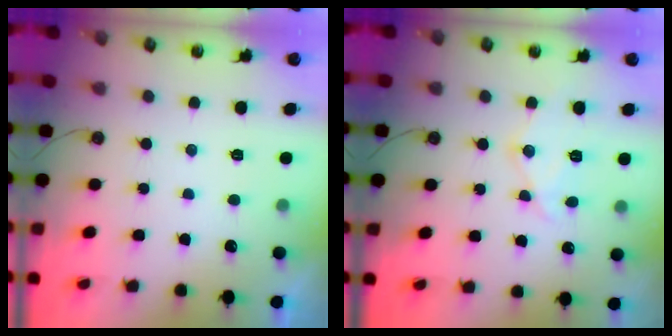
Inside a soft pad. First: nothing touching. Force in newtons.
{"total": 12.4, "press": 12.3, "slide": 1.2}